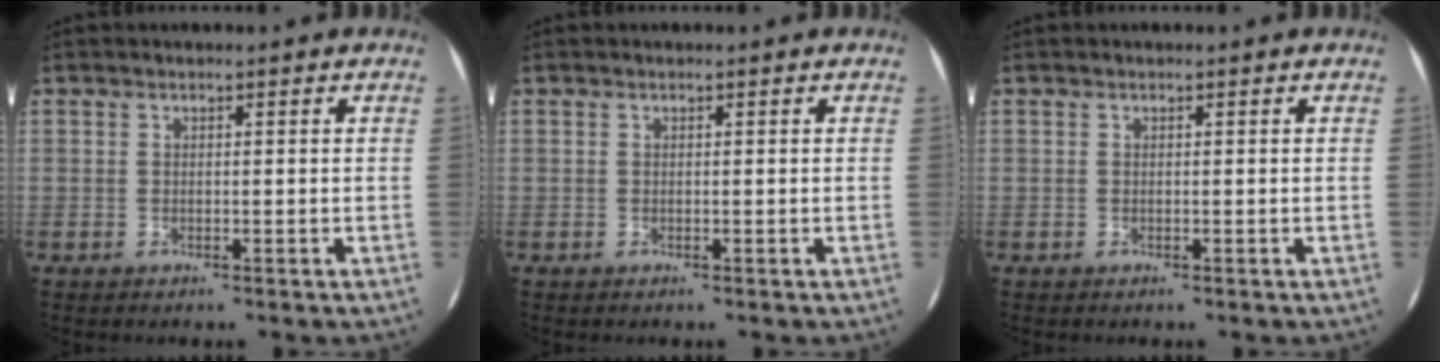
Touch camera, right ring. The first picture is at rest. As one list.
[{"total": 0.0}, {"total": 0.0}]